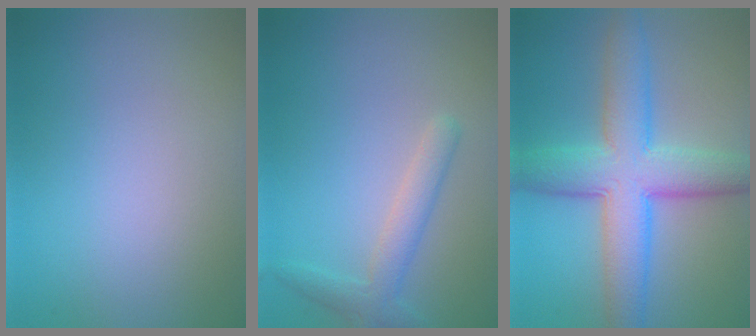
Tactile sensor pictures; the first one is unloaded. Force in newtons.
{"total": 2.6, "press": 2.6, "slide": 0.1}
{"total": 8.0, "press": 8.0, "slide": 0.2}